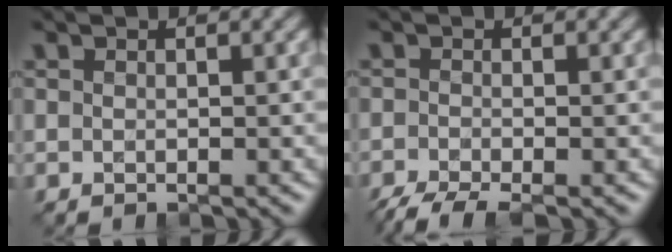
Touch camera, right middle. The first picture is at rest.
{"total": 3.6, "force": [-2.8, 0.7, 2.2], "torque": [-0.040, -0.011, -0.060]}